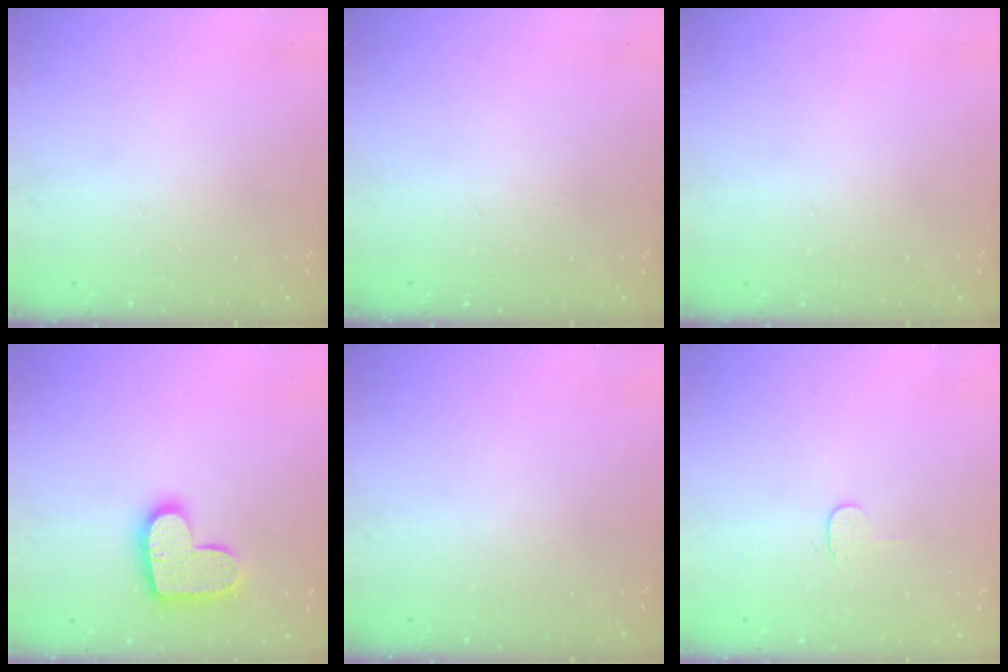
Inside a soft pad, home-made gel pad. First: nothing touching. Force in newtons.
{"total": 0.0}
{"total": 0.0}
{"total": 14.4, "press": 14.4, "slide": 0.7}
{"total": 0.0}
{"total": 4.0, "press": 3.9, "slide": 0.5}